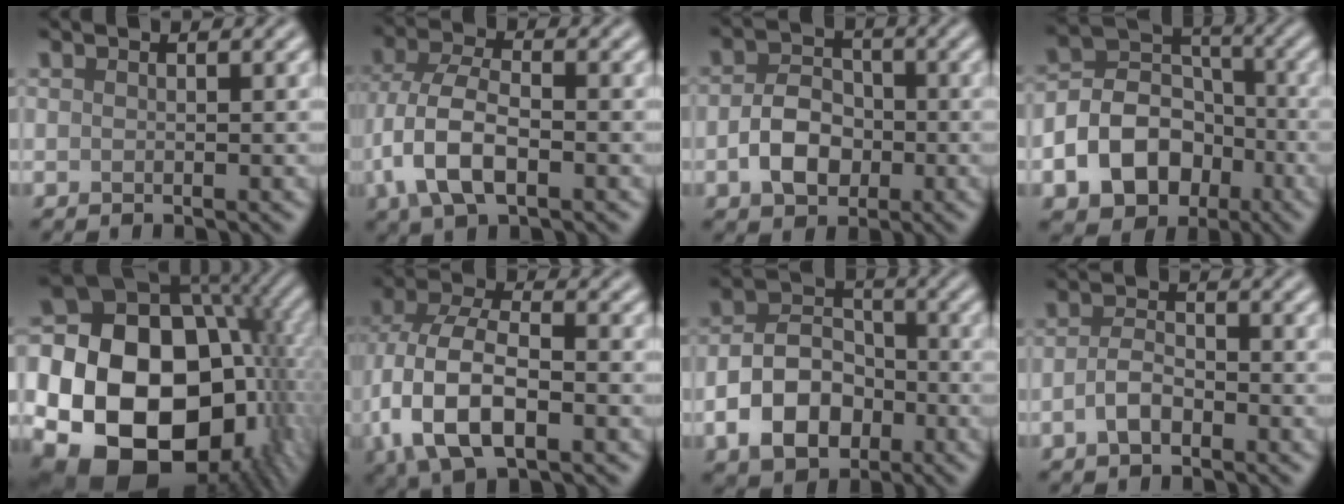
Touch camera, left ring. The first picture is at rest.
{"total": 6.6, "force": [-2.3, 3.3, 5.2], "torque": [-0.118, 0.002, -0.053]}
{"total": 4.3, "force": [-1.2, 3.1, 2.7], "torque": [-0.048, 0.004, -0.027]}
{"total": 9.2, "force": [-3.6, 7.0, 4.7], "torque": [-0.071, 0.000, -0.085]}
{"total": 23.9, "force": [-3.1, 18.8, 14.4], "torque": [-0.263, 0.001, -0.077]}
{"total": 10.1, "force": [-2.9, 5.6, 7.9], "torque": [-0.179, -0.005, -0.062]}
{"total": 6.5, "force": [-2.5, 4.5, 4.0], "torque": [-0.066, 0.003, -0.052]}
{"total": 2.5, "force": [-1.2, 1.3, 1.8], "torque": [-0.037, 0.005, -0.028]}